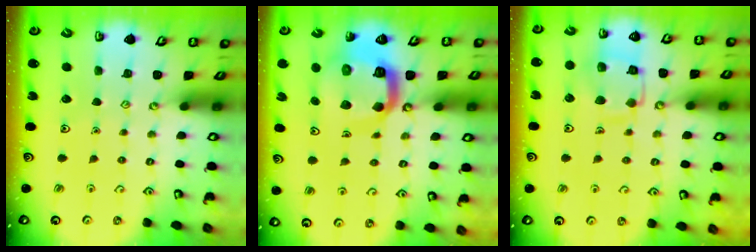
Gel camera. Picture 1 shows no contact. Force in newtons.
{"total": 14.4, "press": 14.3, "slide": 1.7}
{"total": 11.9, "press": 11.8, "slide": 1.3}